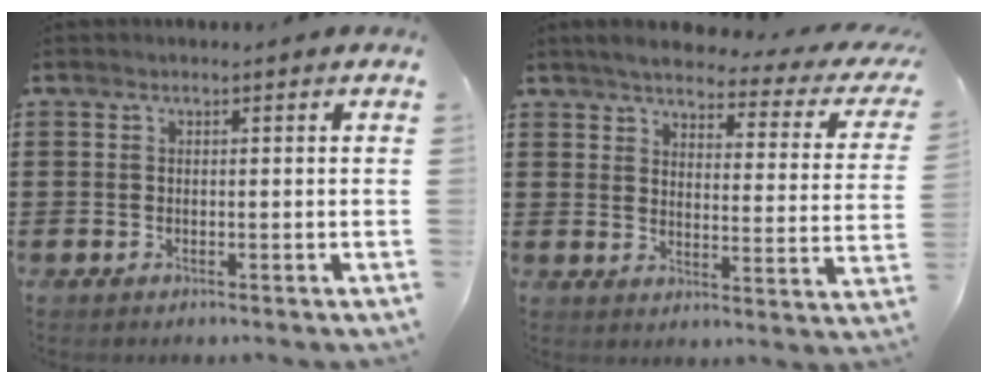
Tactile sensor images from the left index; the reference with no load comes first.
{"total": 4.2, "force": [3.6, 0.2, 2.0], "torque": [-0.061, -0.022, 0.056]}